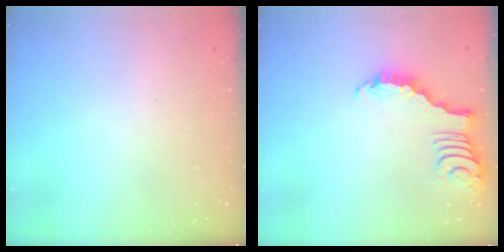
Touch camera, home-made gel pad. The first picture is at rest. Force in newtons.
{"total": 2.6, "press": 2.6, "slide": 0.3}